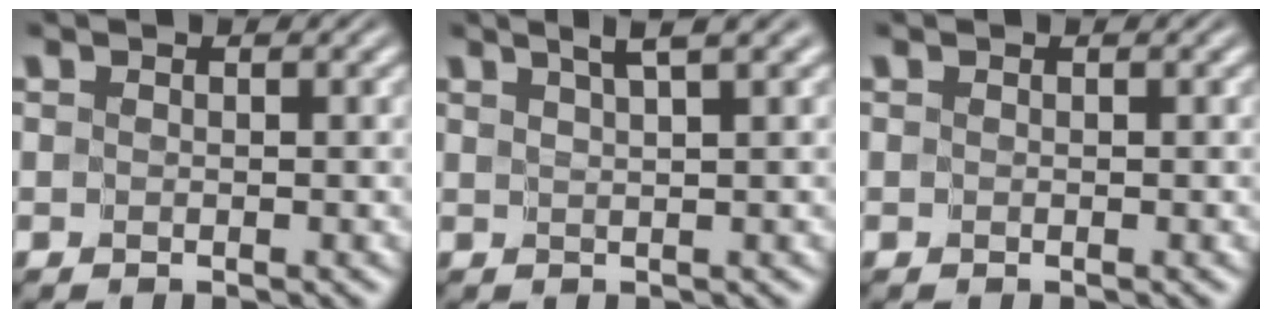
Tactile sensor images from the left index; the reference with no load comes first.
{"total": 2.5, "force": [1.8, 0.0, 1.7], "torque": [-0.013, 0.006, 0.024]}
{"total": 0.0}